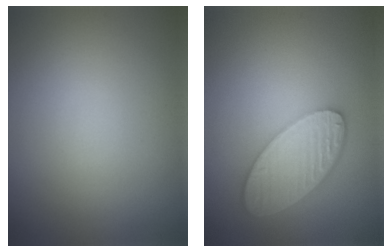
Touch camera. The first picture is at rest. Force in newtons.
{"total": 5.8, "press": 4.5, "slide": 3.7}